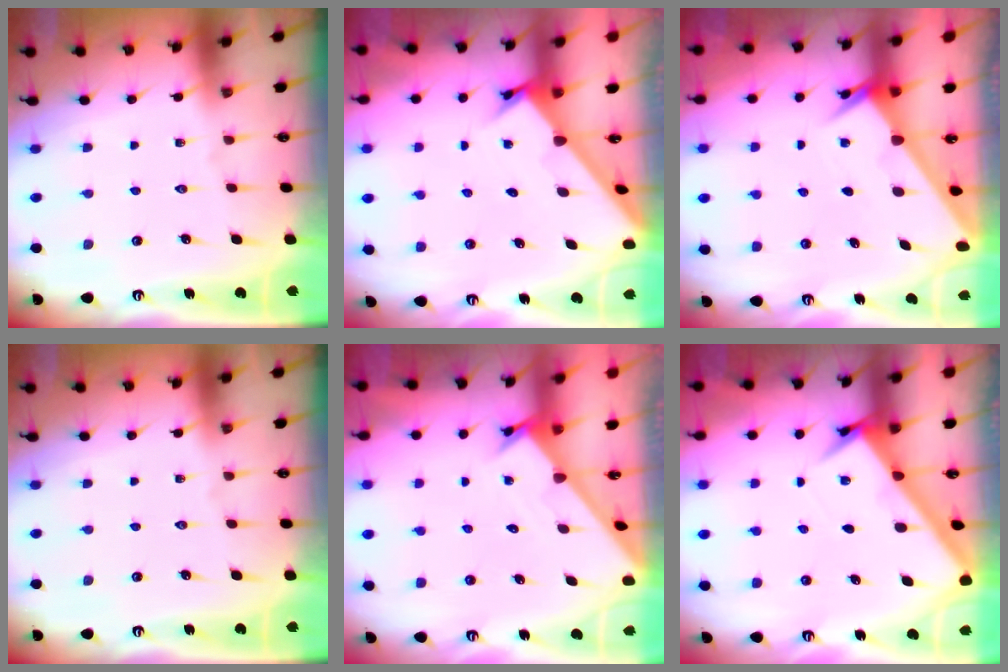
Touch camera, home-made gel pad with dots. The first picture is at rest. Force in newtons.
{"total": 1.9, "press": 1.9, "slide": 0.1}
{"total": 2.0, "press": 2.0, "slide": 0.1}
{"total": 0.0}
{"total": 1.6, "press": 1.6, "slide": 0.1}
{"total": 3.2, "press": 3.2, "slide": 0.3}